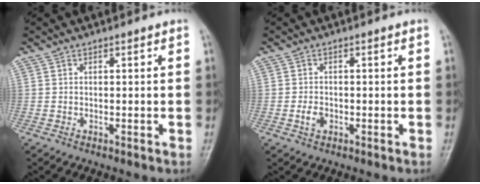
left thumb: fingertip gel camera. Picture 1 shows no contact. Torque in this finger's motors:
{"motor_torque": [-0.38, 0.23, 0.28, 0.14, -0.02]}